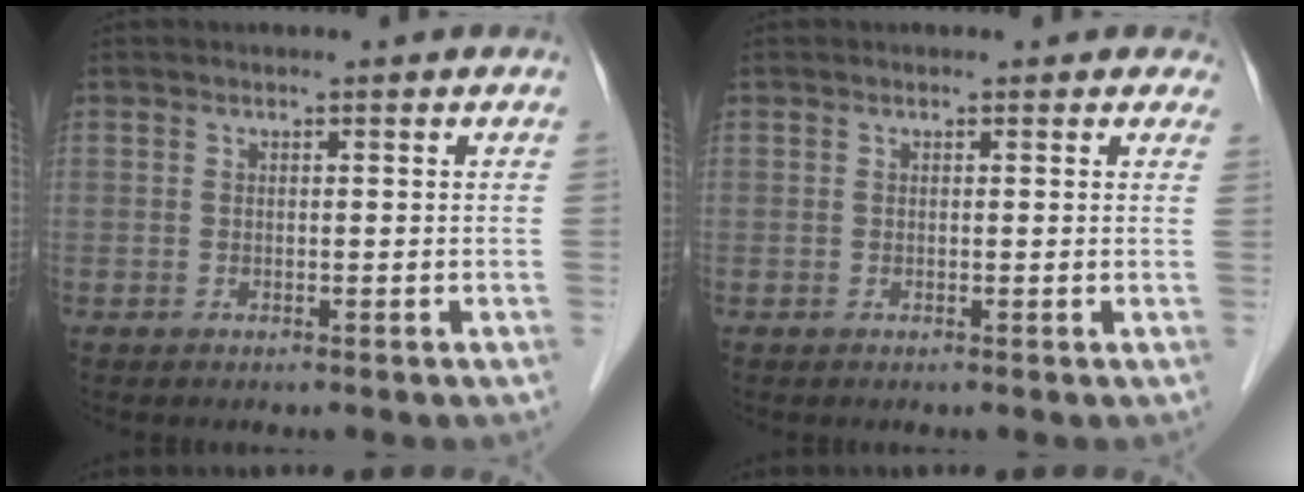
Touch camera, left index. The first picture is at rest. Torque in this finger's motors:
{"motor_torque": [0.58, -0.87, 0.02, 0.00]}